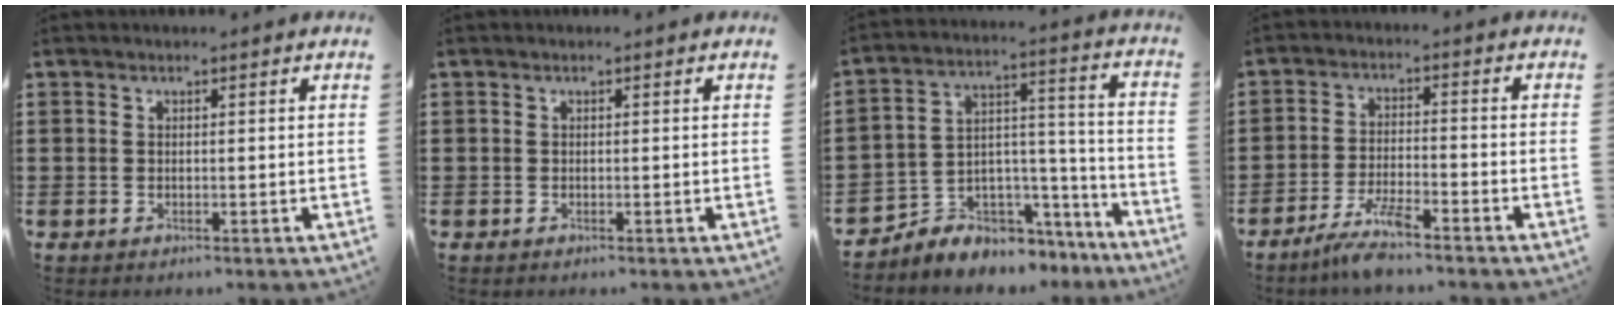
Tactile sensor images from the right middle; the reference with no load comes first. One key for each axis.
{"total": 0.0}
{"total": 5.2, "fx": -4.7, "fy": 2.3, "fz": -0.6, "tx": 0.003, "ty": 0.001, "tz": -0.090}
{"total": 5.3, "fx": -4.2, "fy": 0.5, "fz": 3.3, "tx": -0.075, "ty": -0.009, "tz": -0.080}